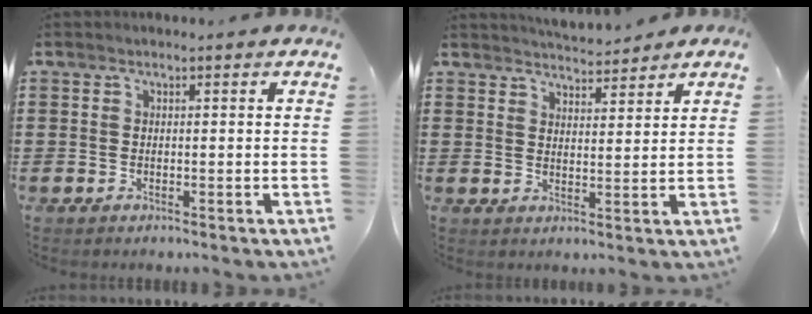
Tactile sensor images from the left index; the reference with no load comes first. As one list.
[{"total": 3.9, "force": [3.9, 0.5, 0.5], "torque": [-0.018, -0.012, 0.072]}]